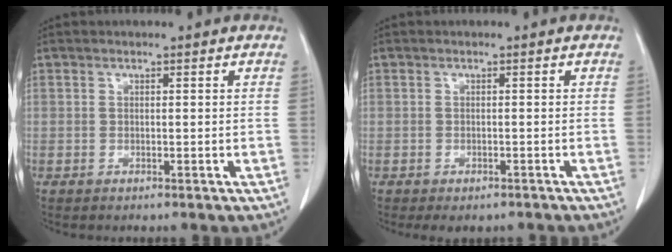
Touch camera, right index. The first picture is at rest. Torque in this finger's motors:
{"motor_torque": [-0.46, -0.36, -0.39, -0.12]}